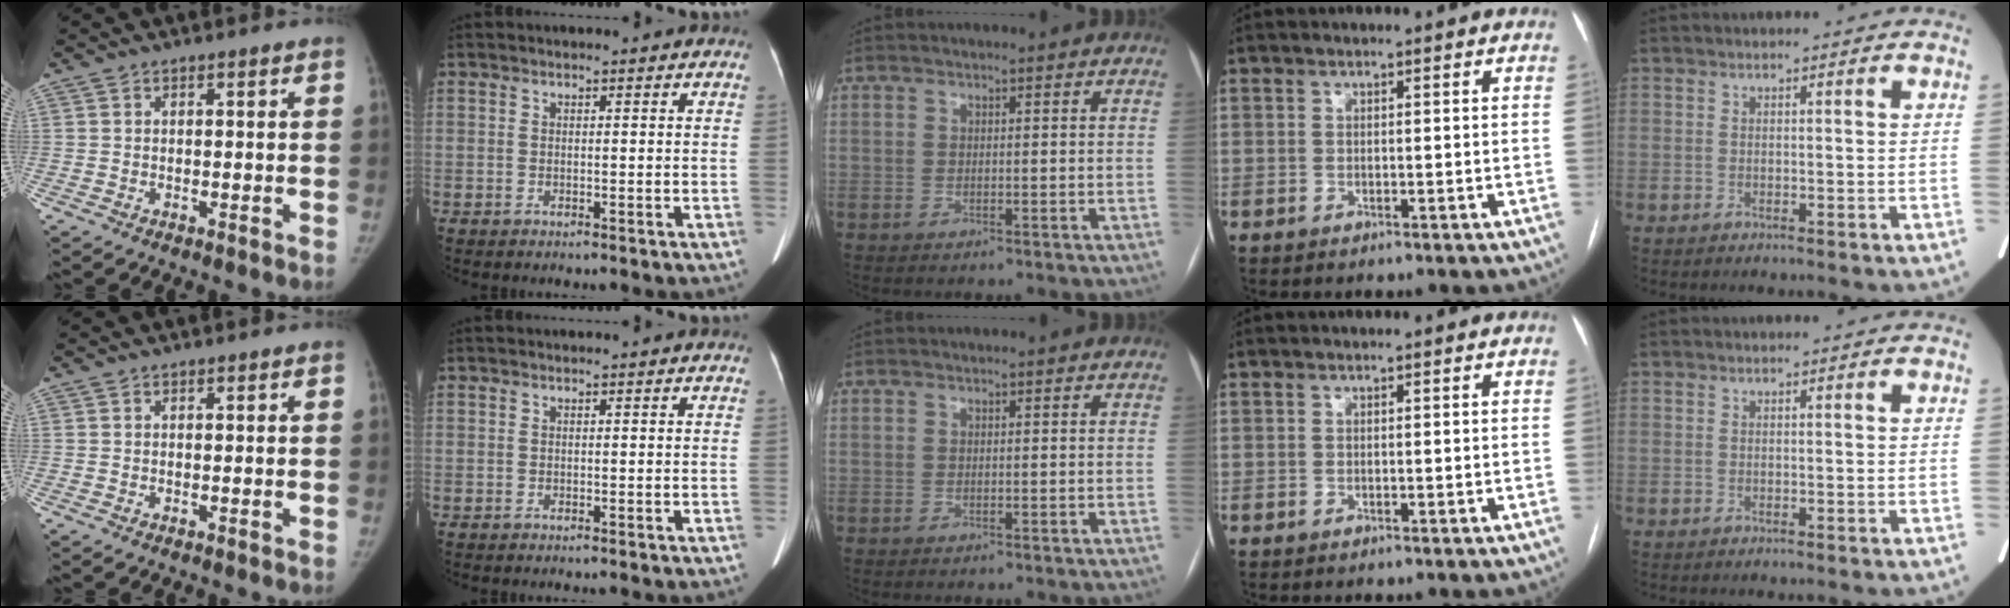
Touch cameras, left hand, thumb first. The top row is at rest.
{}